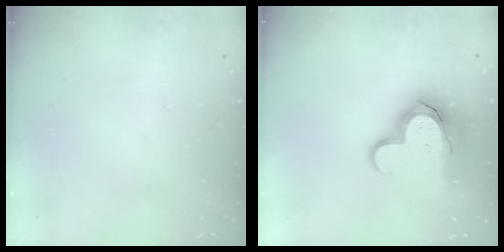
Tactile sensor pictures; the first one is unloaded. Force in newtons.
{"total": 14.1, "press": 14.0, "slide": 1.2}